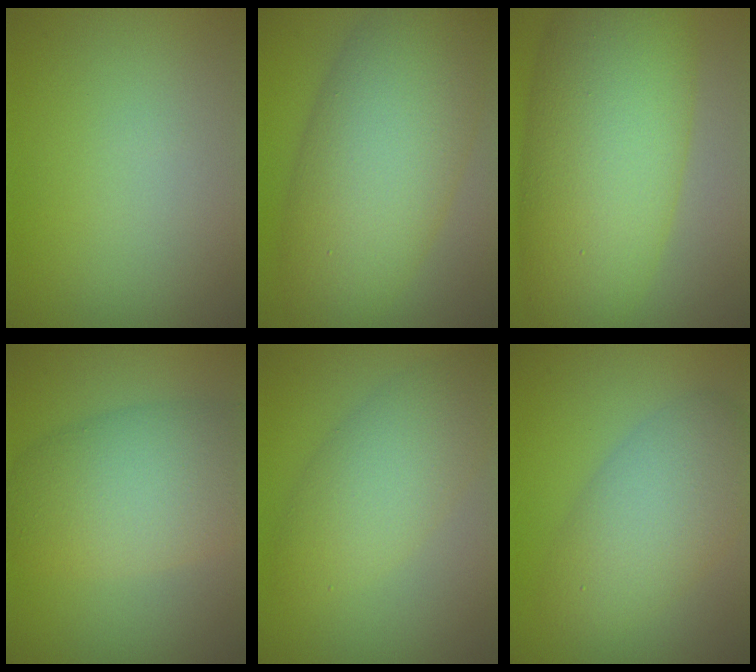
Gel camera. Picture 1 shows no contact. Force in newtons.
{"total": 10.7, "press": 10.7, "slide": 0.5}
{"total": 11.8, "press": 11.8, "slide": 0.2}
{"total": 7.7, "press": 7.7, "slide": 0.3}
{"total": 5.0, "press": 5.0, "slide": 0.1}
{"total": 6.0, "press": 6.0, "slide": 0.1}